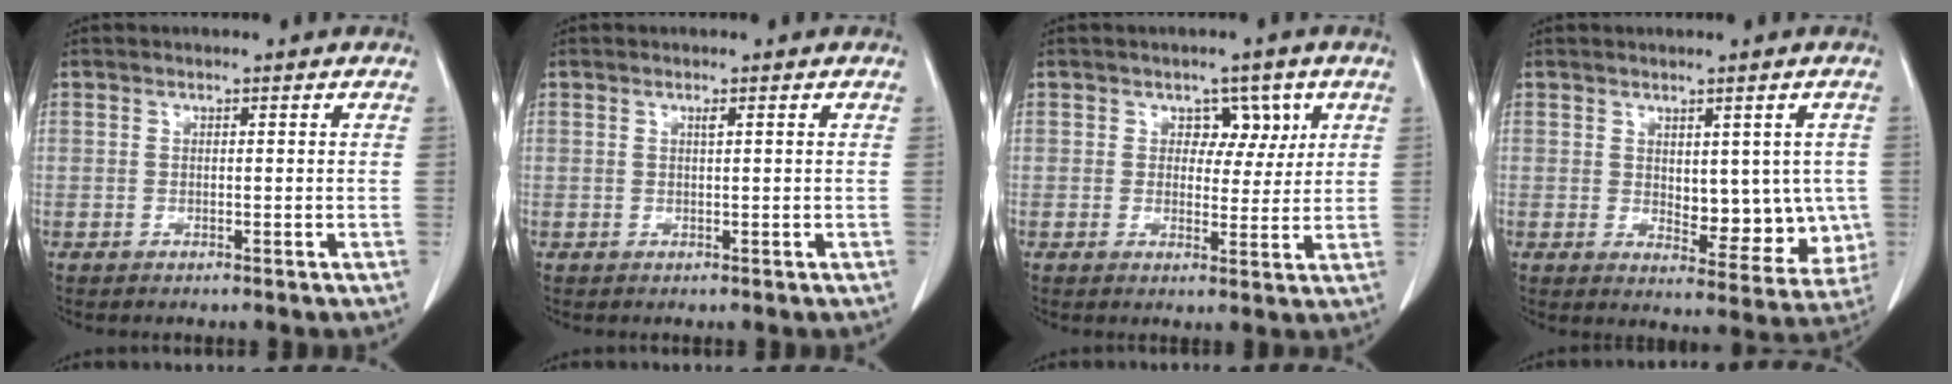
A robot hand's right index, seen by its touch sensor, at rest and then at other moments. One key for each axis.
{"total": 0.5, "fx": 0.3, "fy": 0.0, "fz": 0.4, "tx": -0.010, "ty": -0.001, "tz": 0.006}
{"total": 4.3, "fx": 1.7, "fy": 3.1, "fz": 2.4, "tx": -0.019, "ty": 0.006, "tz": 0.025}
{"total": 9.3, "fx": 0.3, "fy": 5.0, "fz": 7.9, "tx": -0.083, "ty": -0.006, "tz": 0.019}